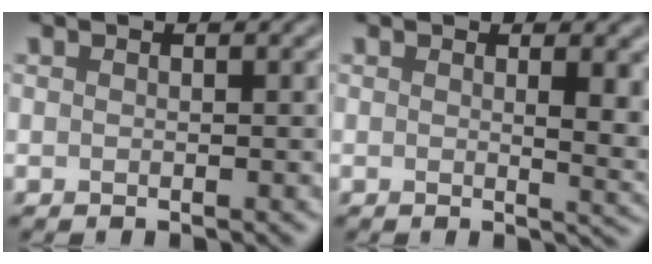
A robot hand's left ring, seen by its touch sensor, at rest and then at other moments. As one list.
[{"total": 4.1, "force": [1.0, 1.4, 3.8], "torque": [-0.037, -0.003, 0.016]}]